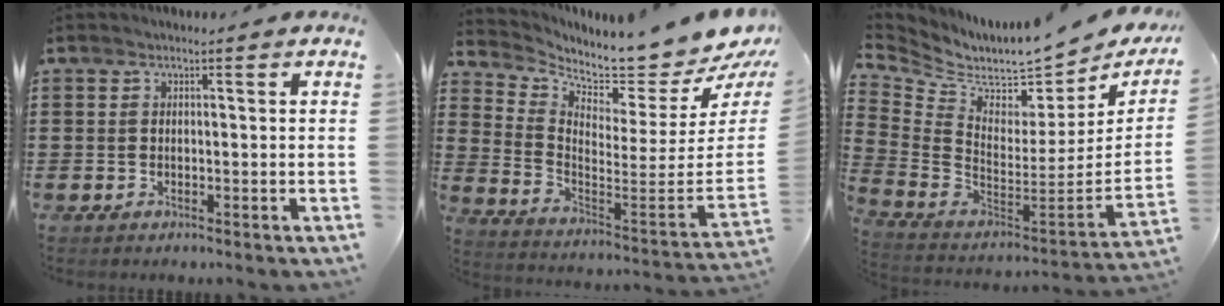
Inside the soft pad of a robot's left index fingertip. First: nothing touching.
{"total": 5.3, "force": [5.1, 0.0, 1.3], "torque": [-0.045, -0.082, 0.076]}
{"total": 6.0, "force": [5.1, 2.0, 2.6], "torque": [-0.086, -0.060, 0.084]}